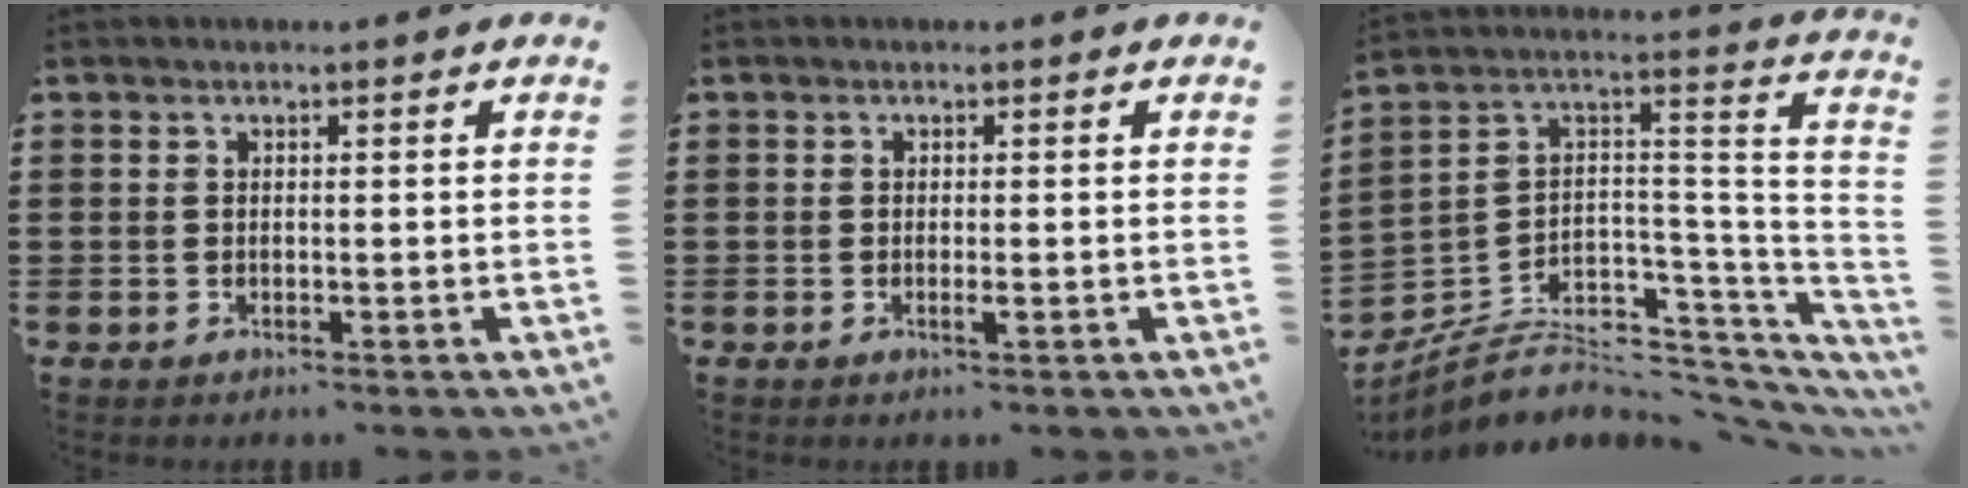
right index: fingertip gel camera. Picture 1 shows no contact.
{"total": 0.9, "force": [-0.3, 0.1, 0.9], "torque": [-0.023, -0.006, -0.008]}
{"total": 6.2, "force": [-3.0, 4.2, 3.4], "torque": [-0.081, -0.013, -0.056]}